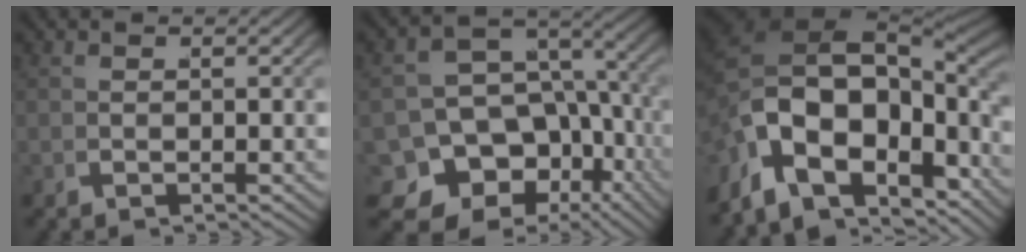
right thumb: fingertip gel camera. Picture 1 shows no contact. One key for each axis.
{"total": 14.9, "fx": -5.2, "fy": 11.0, "fz": 8.6, "tx": -0.159, "ty": -0.063, "tz": -0.070}
{"total": 19.7, "fx": -1.9, "fy": 12.7, "fz": 14.9, "tx": -0.275, "ty": -0.032, "tz": -0.021}